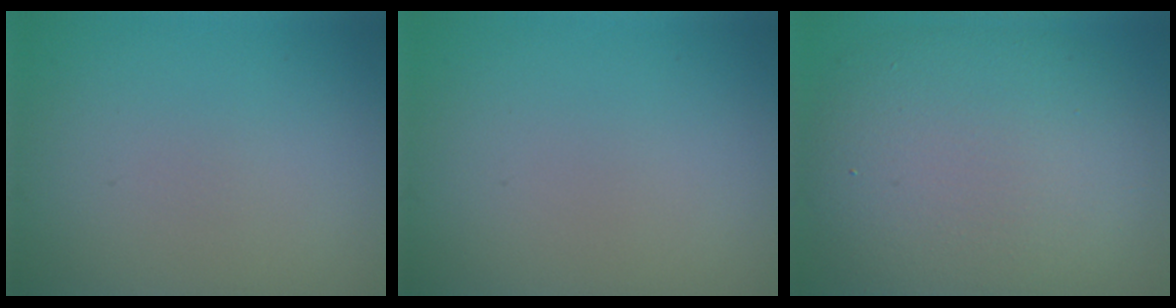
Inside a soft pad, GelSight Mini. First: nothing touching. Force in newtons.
{"total": 0.0}
{"total": 11.1, "press": 11.1, "slide": 0.5}